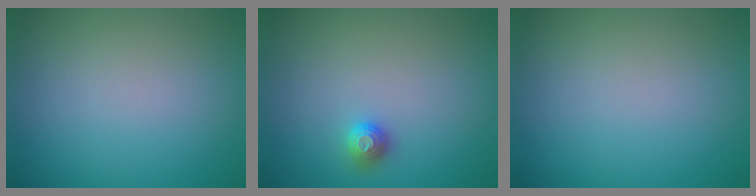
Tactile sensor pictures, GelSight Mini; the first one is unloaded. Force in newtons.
{"total": 1.1, "press": 1.1, "slide": 0.2}
{"total": 0.0}